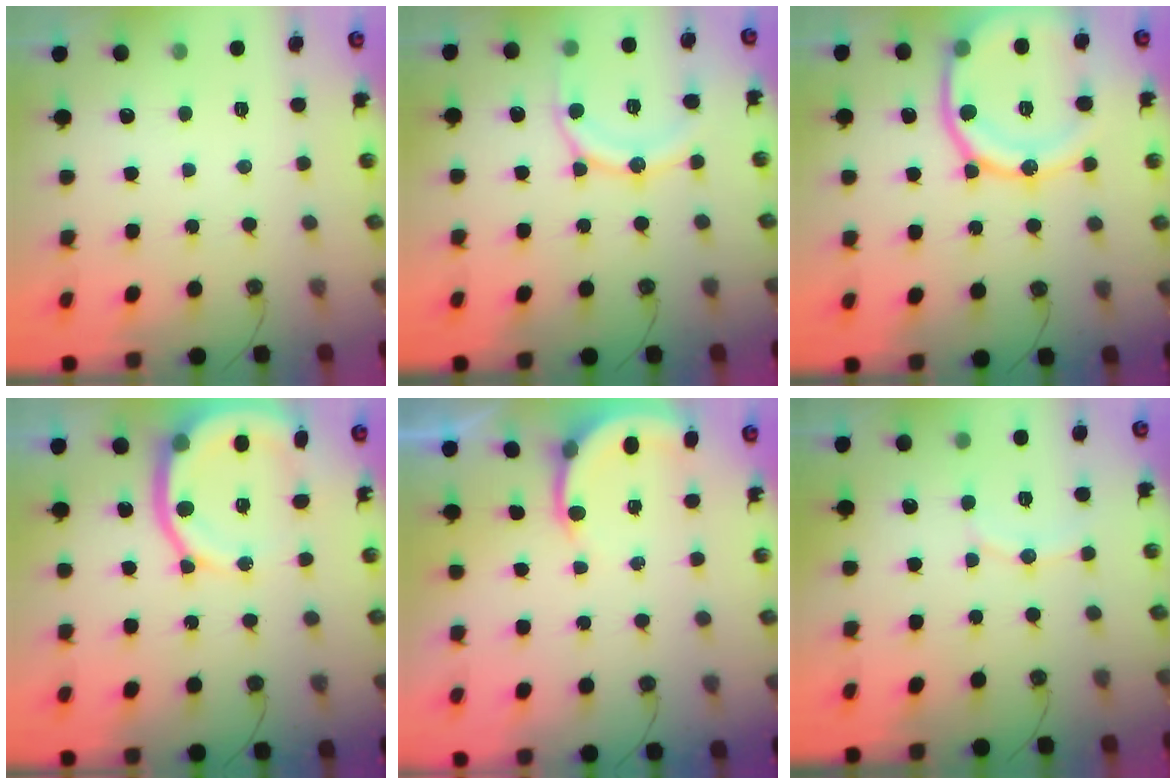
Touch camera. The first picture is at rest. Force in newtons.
{"total": 12.7, "press": 12.6, "slide": 1.4}
{"total": 20.1, "press": 20.0, "slide": 2.2}
{"total": 13.2, "press": 13.0, "slide": 2.3}
{"total": 5.1, "press": 5.0, "slide": 0.4}
{"total": 7.2, "press": 6.7, "slide": 2.6}